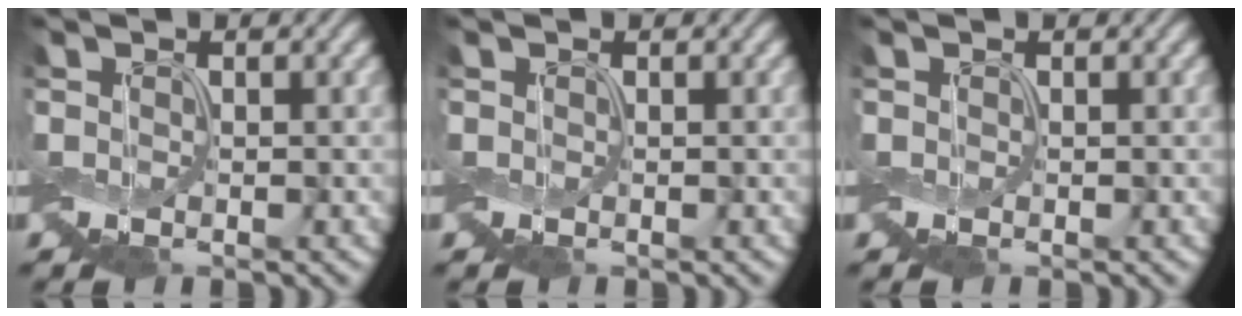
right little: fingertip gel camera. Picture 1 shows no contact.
{"total": 0.0}
{"total": 0.0}